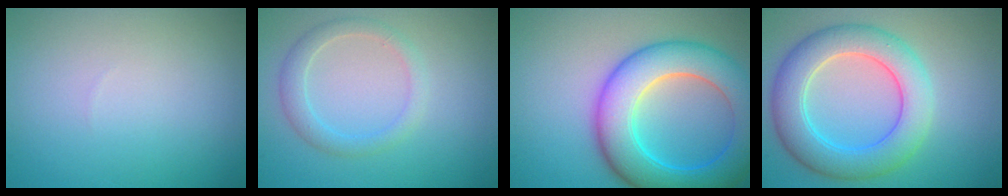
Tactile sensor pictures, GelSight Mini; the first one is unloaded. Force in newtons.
{"total": 2.3, "press": 2.3, "slide": 0.0}
{"total": 9.3, "press": 9.3, "slide": 0.0}
{"total": 6.8, "press": 6.8, "slide": 0.1}